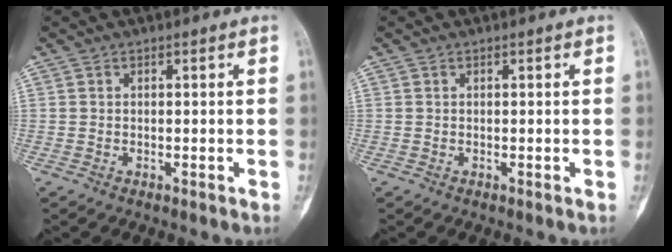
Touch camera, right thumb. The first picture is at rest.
{"total": 0.0}